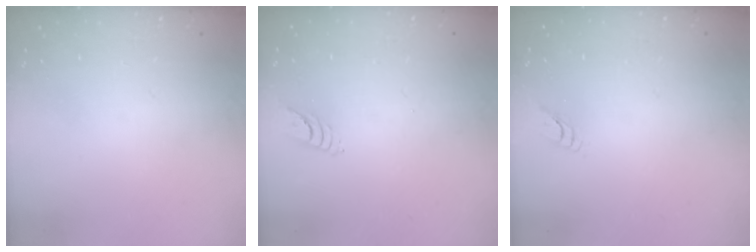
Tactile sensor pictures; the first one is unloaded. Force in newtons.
{"total": 4.8, "press": 4.8, "slide": 0.4}
{"total": 2.6, "press": 2.6, "slide": 0.3}